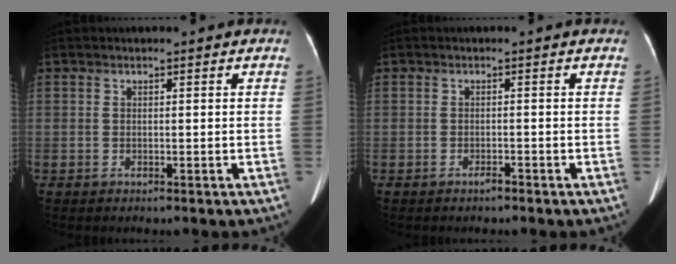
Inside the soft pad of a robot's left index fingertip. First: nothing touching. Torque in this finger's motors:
{"motor_torque": [0.18, 0.15, 0.01, 0.02]}